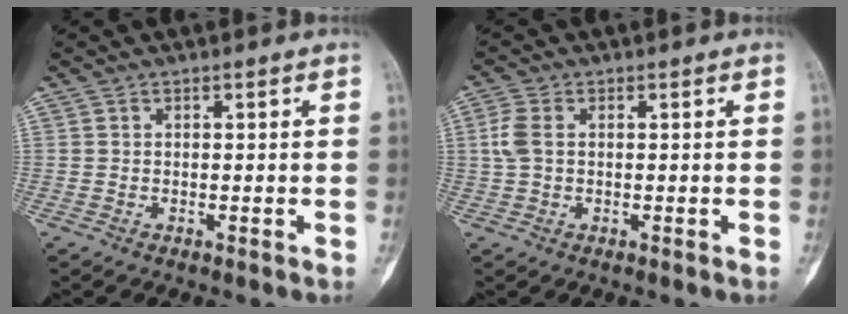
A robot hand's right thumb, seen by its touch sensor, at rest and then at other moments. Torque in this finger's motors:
{"motor_torque": [0.35, 0.56, 0.42, -0.21, 0.00]}